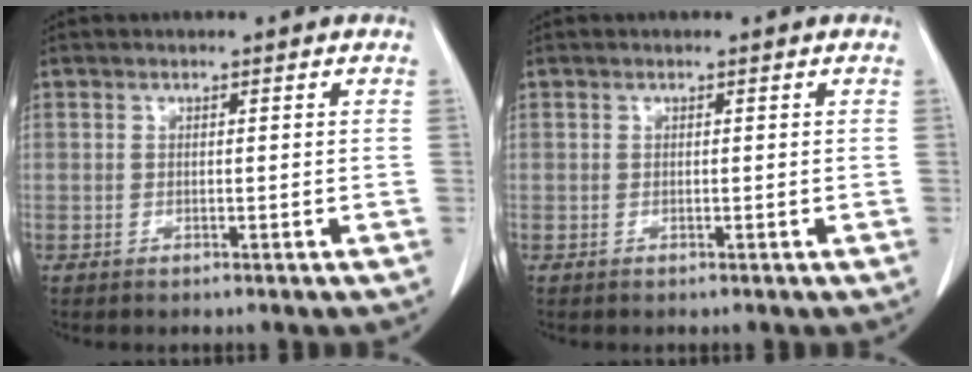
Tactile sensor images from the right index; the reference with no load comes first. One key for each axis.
{"total": 0.0}